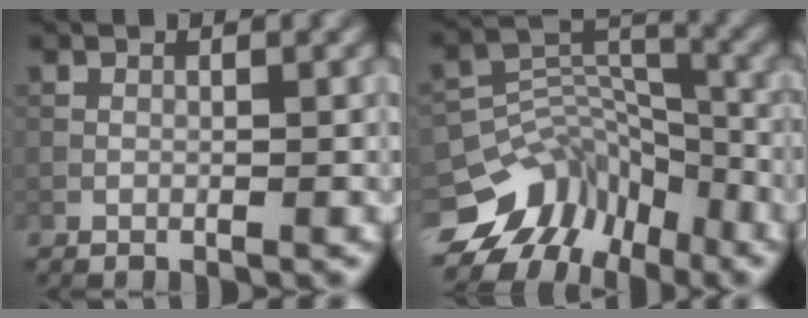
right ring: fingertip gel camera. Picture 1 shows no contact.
{"total": 10.4, "force": [-7.0, 6.6, 3.8], "torque": [-0.055, 0.031, -0.111]}